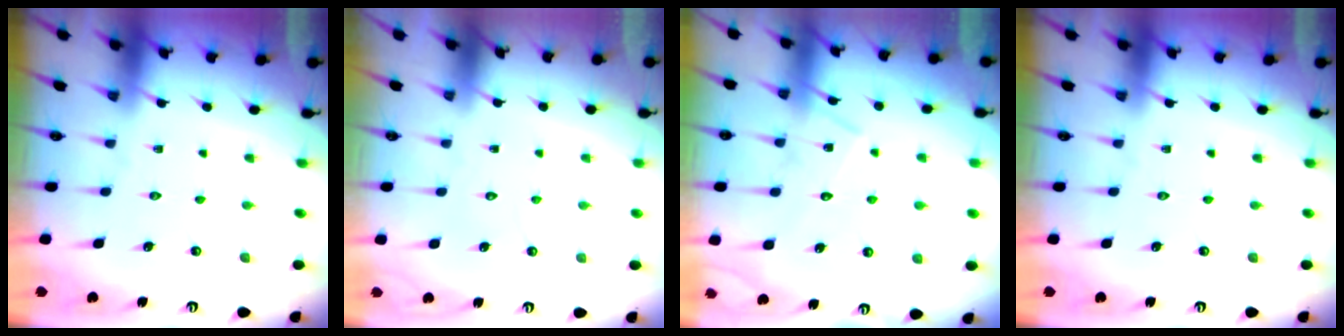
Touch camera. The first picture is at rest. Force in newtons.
{"total": 1.7, "press": 1.7, "slide": 0.1}
{"total": 10.0, "press": 10.0, "slide": 0.7}
{"total": 0.0}